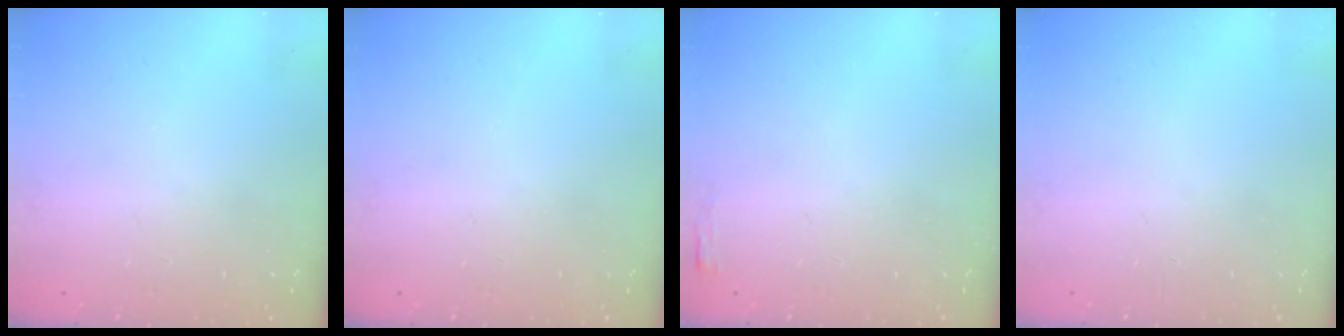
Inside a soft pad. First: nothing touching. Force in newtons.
{"total": 0.0}
{"total": 2.7, "press": 2.6, "slide": 0.8}
{"total": 0.0}